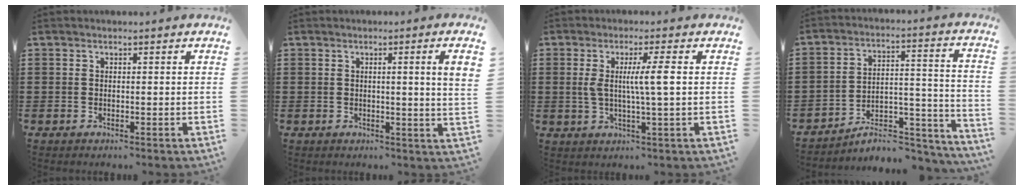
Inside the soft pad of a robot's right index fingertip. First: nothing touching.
{"total": 3.3, "force": [0.9, -0.6, 3.1], "torque": [-0.056, -0.007, 0.012]}
{"total": 5.7, "force": [0.6, 0.1, 5.7], "torque": [-0.107, -0.006, 0.005]}
{"total": 6.3, "force": [-5.4, 2.0, 2.7], "torque": [-0.040, 0.003, -0.102]}